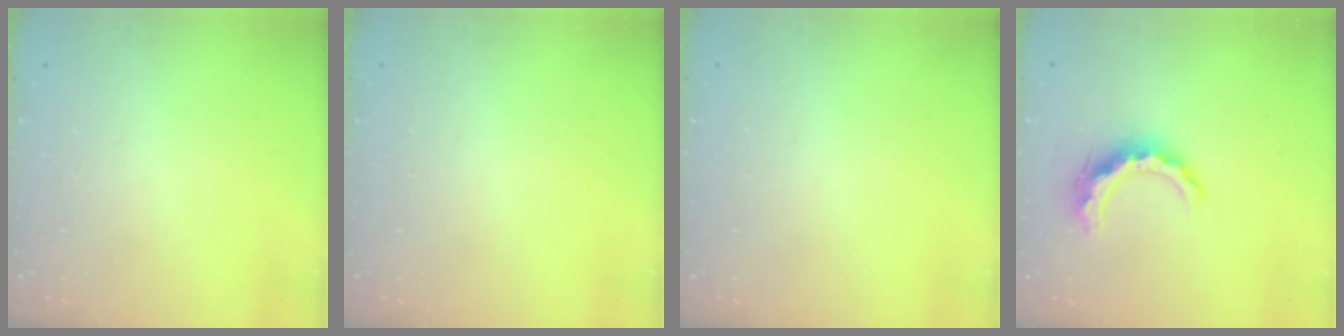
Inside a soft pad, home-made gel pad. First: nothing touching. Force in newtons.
{"total": 0.0}
{"total": 0.0}
{"total": 10.3, "press": 10.3, "slide": 0.3}